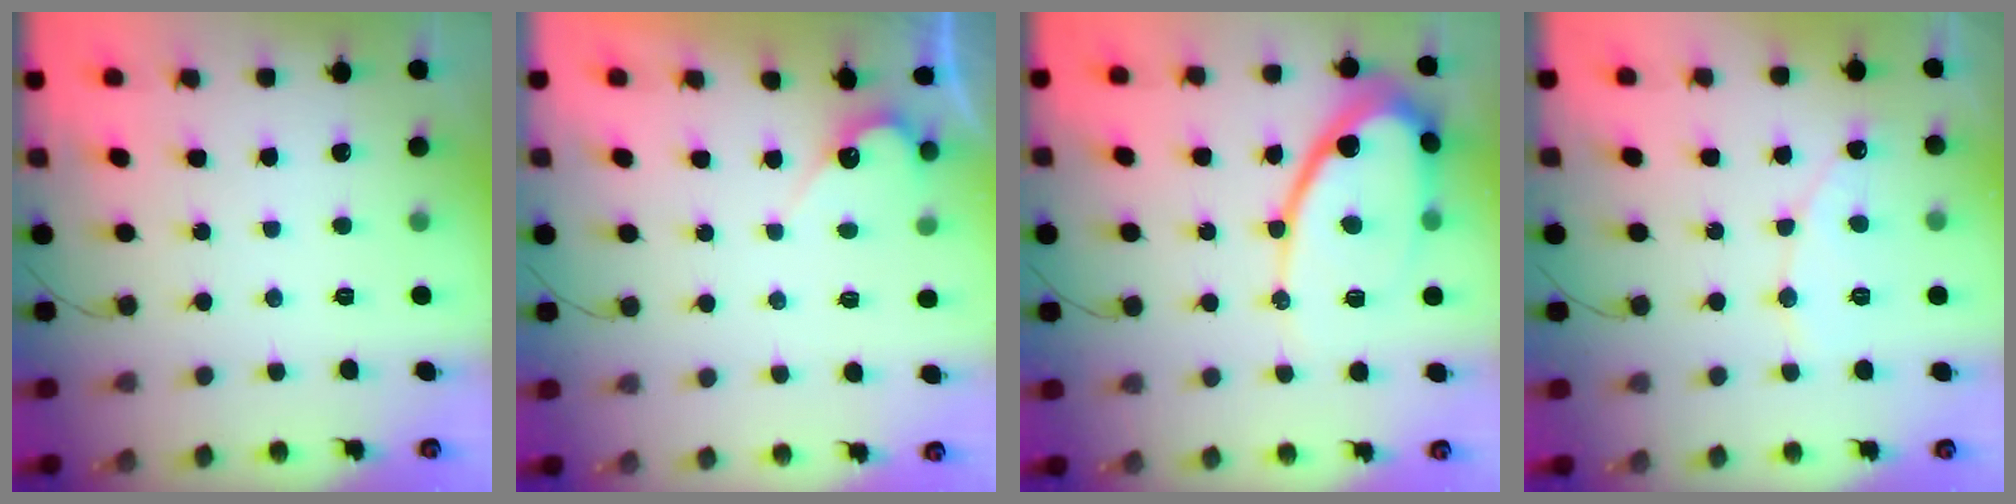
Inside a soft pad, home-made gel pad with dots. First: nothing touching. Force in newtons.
{"total": 3.9, "press": 3.9, "slide": 0.2}
{"total": 14.3, "press": 14.2, "slide": 1.4}
{"total": 6.4, "press": 6.4, "slide": 0.6}